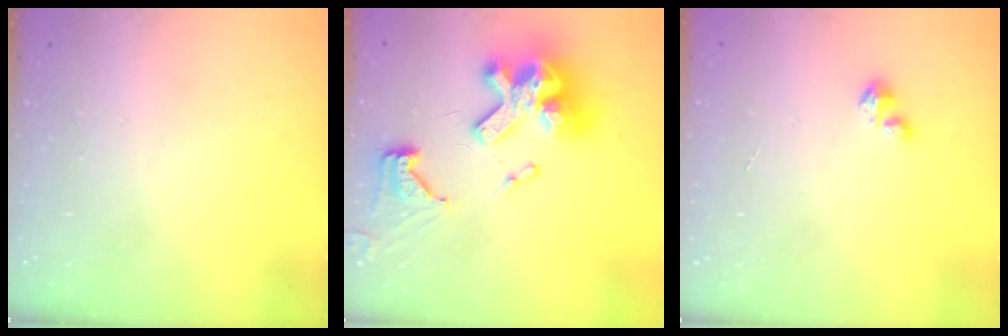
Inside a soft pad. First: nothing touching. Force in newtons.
{"total": 20.2, "press": 20.1, "slide": 2.1}
{"total": 1.7, "press": 1.7, "slide": 0.2}